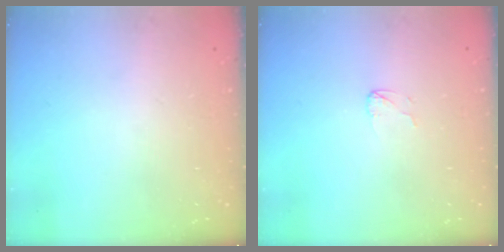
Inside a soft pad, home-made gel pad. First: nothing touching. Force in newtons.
{"total": 2.9, "press": 2.9, "slide": 0.2}